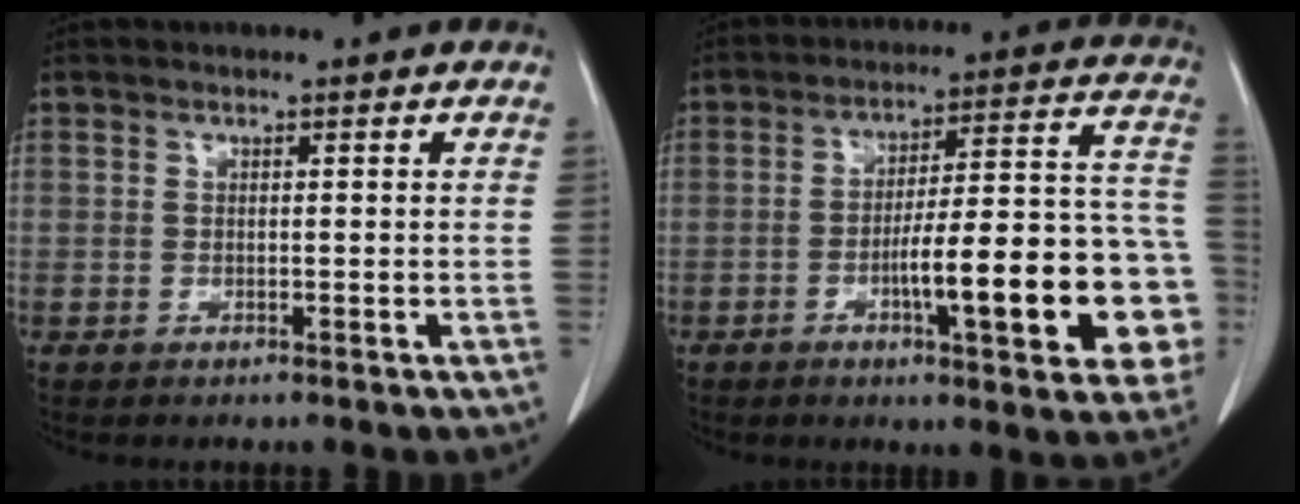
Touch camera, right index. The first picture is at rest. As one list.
[{"total": 19.7, "force": [-5.7, 3.5, 18.5], "torque": [-0.180, 0.036, -0.069]}]